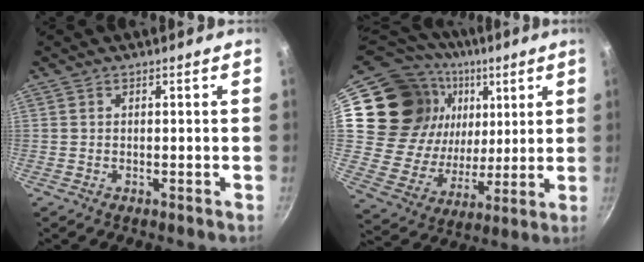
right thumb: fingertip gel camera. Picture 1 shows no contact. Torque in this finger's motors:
{"motor_torque": [1.78, 3.16, 1.40, 0.75, 0.40]}